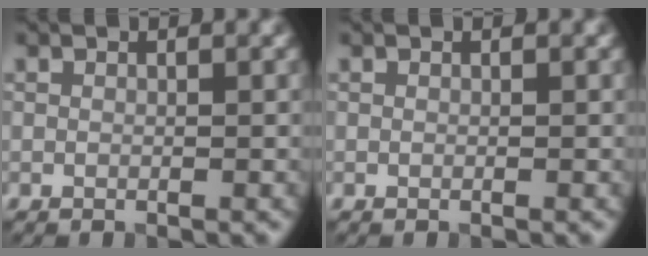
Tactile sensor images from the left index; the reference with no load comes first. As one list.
[{"total": 0.0}]